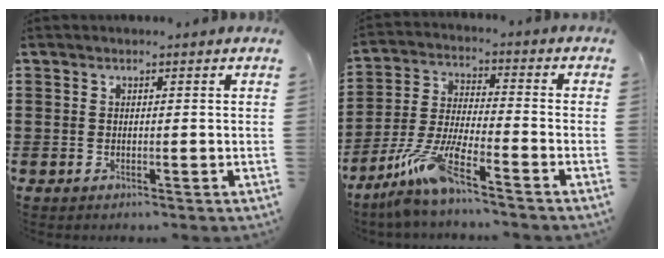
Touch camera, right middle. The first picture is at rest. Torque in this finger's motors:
{"motor_torque": [1.18, -0.96, 0.23, 0.21]}